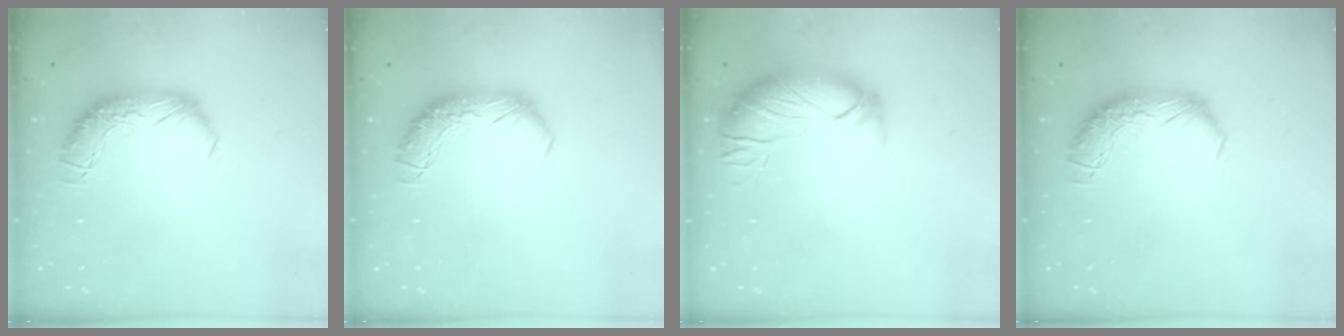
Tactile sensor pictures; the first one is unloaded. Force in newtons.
{"total": 0.0}
{"total": 2.8, "press": 1.3, "slide": 2.5}
{"total": 0.0}